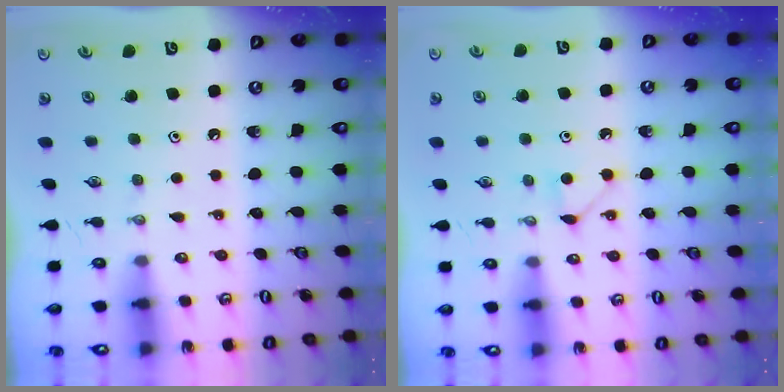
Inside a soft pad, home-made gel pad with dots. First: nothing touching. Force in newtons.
{"total": 4.3, "press": 4.3, "slide": 0.5}